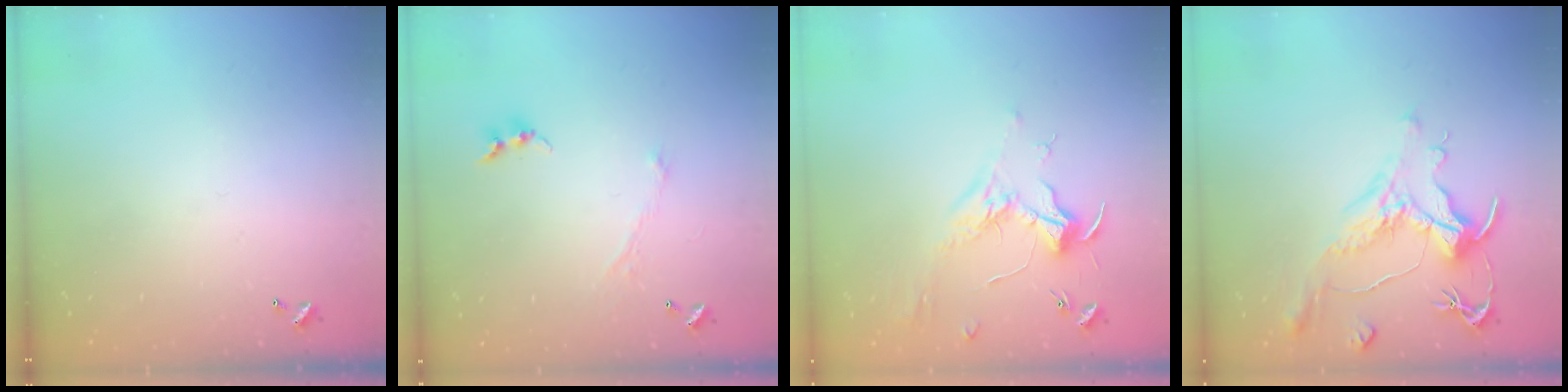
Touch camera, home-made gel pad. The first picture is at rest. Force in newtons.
{"total": 1.1, "press": 1.0, "slide": 0.6}
{"total": 2.0, "press": 1.8, "slide": 0.7}
{"total": 1.1, "press": 0.2, "slide": 1.1}